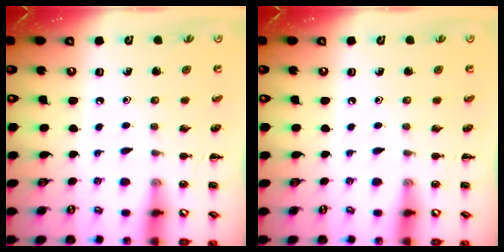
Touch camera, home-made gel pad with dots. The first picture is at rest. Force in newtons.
{"total": 0.0}